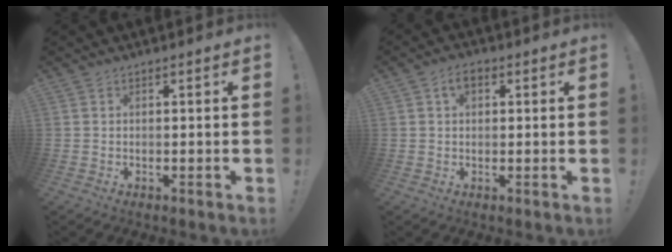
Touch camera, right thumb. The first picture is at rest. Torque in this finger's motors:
{"motor_torque": [-0.11, 0.18, 0.01, 0.01, 0.00]}